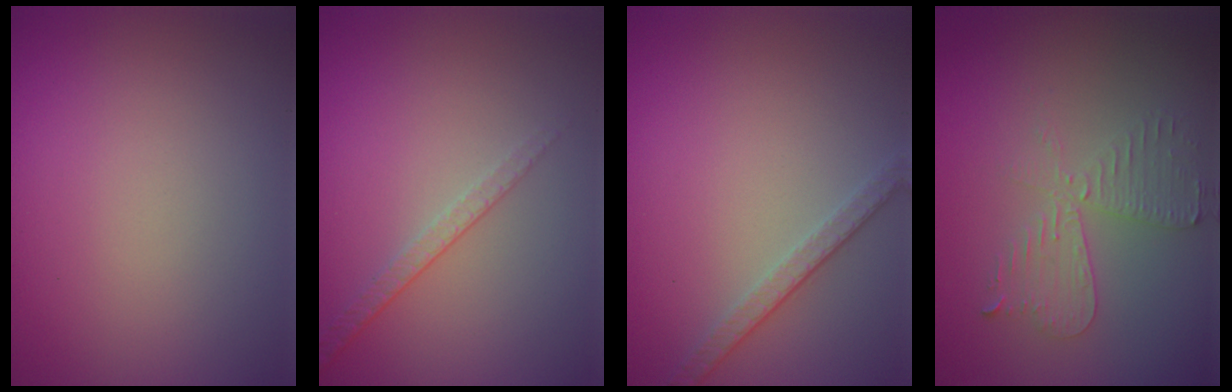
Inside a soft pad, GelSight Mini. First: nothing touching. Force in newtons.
{"total": 1.6, "press": 1.0, "slide": 1.3}
{"total": 2.5, "press": 2.2, "slide": 1.2}
{"total": 2.6, "press": 2.5, "slide": 0.5}